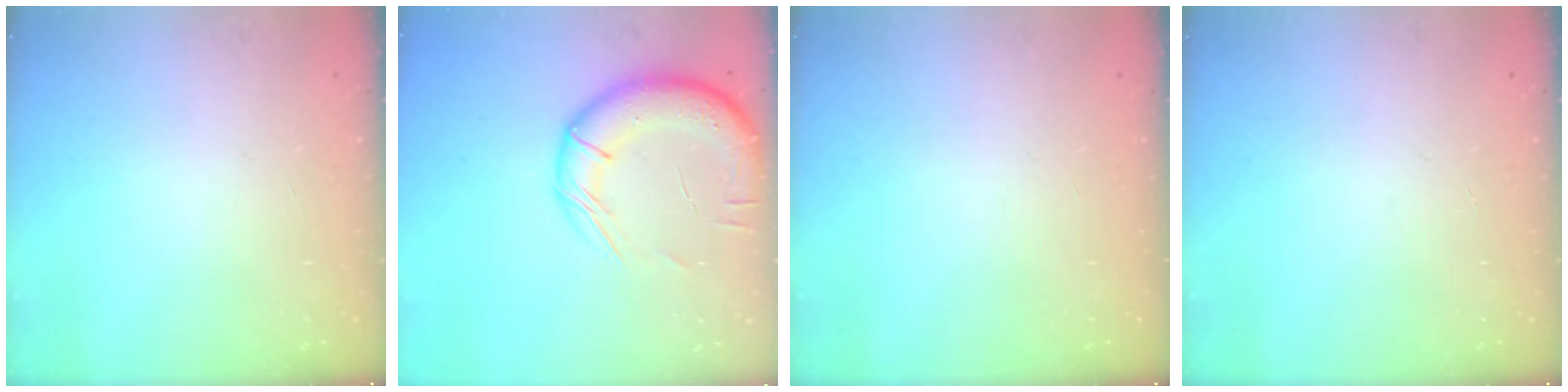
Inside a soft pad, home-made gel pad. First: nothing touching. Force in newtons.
{"total": 18.0, "press": 17.8, "slide": 2.8}
{"total": 0.0}
{"total": 0.0}